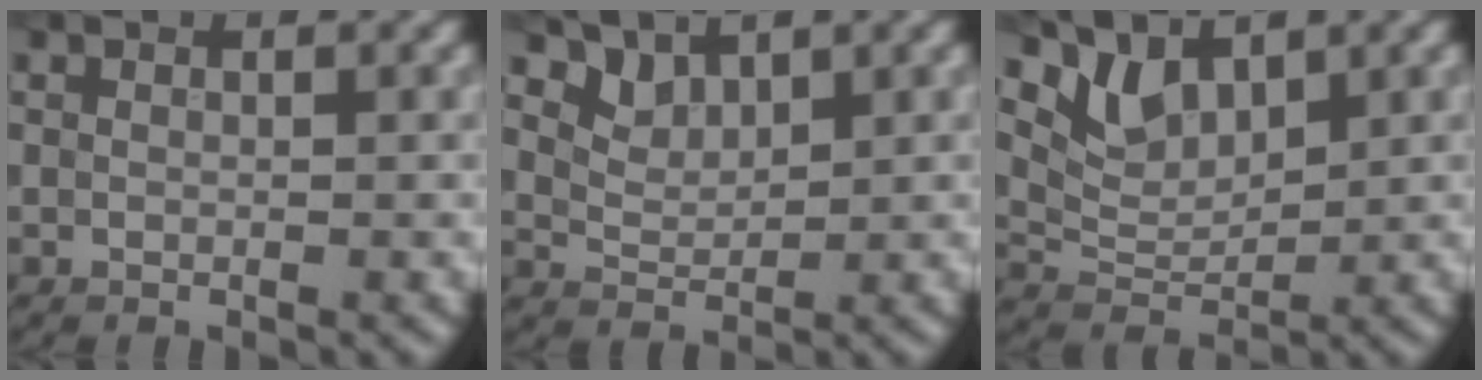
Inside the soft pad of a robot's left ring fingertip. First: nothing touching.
{"total": 2.2, "force": [1.9, 1.0, 0.6], "torque": [-0.017, -0.009, 0.045]}
{"total": 3.3, "force": [2.4, 1.6, 1.5], "torque": [-0.039, -0.010, 0.049]}